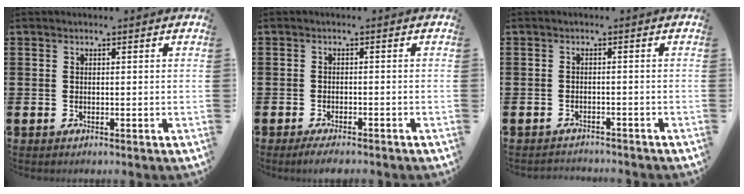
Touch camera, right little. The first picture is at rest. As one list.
[{"total": 1.6, "force": [-1.4, 0.1, 0.7], "torque": [-0.014, 0.002, -0.027]}, {"total": 0.8, "force": [-0.7, -0.1, -0.2], "torque": [0.001, 0.004, -0.016]}]